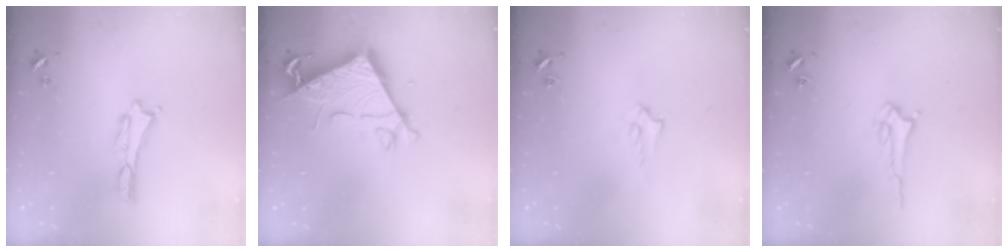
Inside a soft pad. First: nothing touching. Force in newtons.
{"total": 7.1, "press": 7.1, "slide": 0.6}
{"total": 1.4, "press": 1.4, "slide": 0.2}
{"total": 1.5, "press": 1.5, "slide": 0.2}